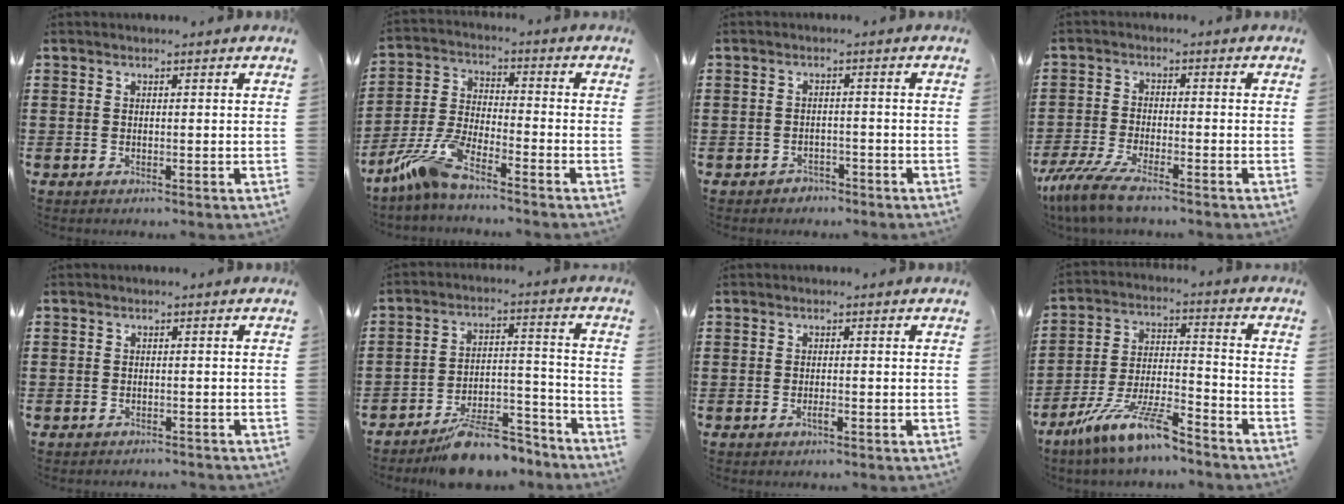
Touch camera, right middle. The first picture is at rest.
{"total": 7.8, "force": [-6.4, 0.7, 4.5], "torque": [-0.119, -0.014, -0.130]}
{"total": 1.3, "force": [-1.2, 0.4, -0.1], "torque": [-0.003, 0.002, -0.028]}
{"total": 5.5, "force": [-4.4, 0.3, 3.3], "torque": [-0.086, -0.020, -0.088]}
{"total": 0.8, "force": [-0.8, 0.1, -0.3], "torque": [0.004, 0.004, -0.020]}
{"total": 9.1, "force": [-7.8, 2.6, 3.8], "torque": [-0.052, 0.036, -0.143]}
{"total": 0.9, "force": [-0.3, 0.0, 0.8], "torque": [-0.016, -0.004, -0.002]}
{"total": 10.7, "force": [-8.5, 1.1, 6.3], "torque": [-0.125, 0.012, -0.167]}